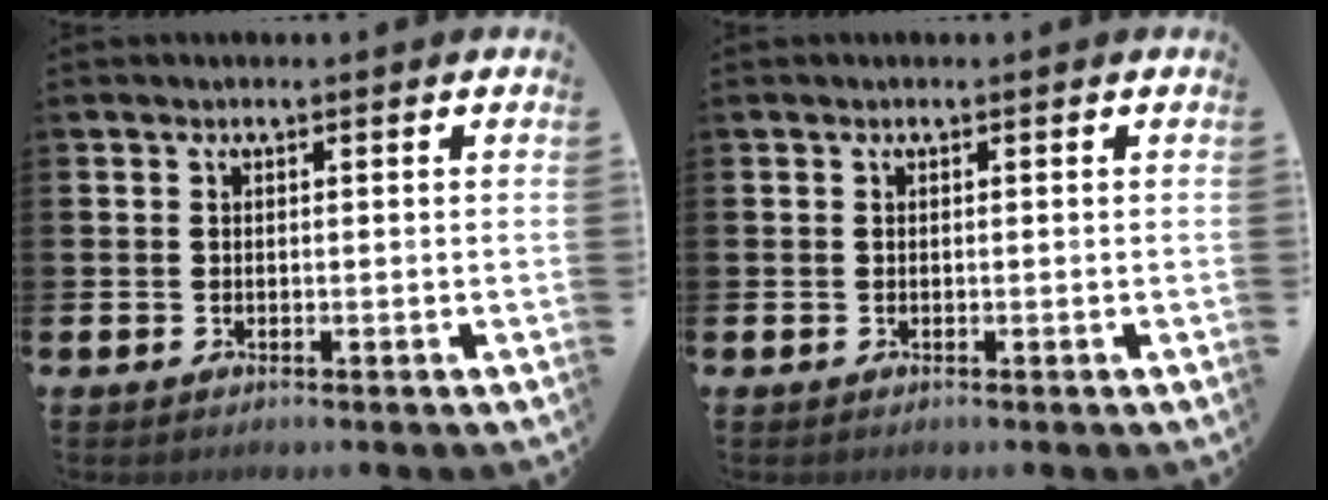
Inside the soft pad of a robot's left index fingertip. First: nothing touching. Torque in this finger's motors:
{"motor_torque": [0.00, 0.00, 0.00, 0.00]}